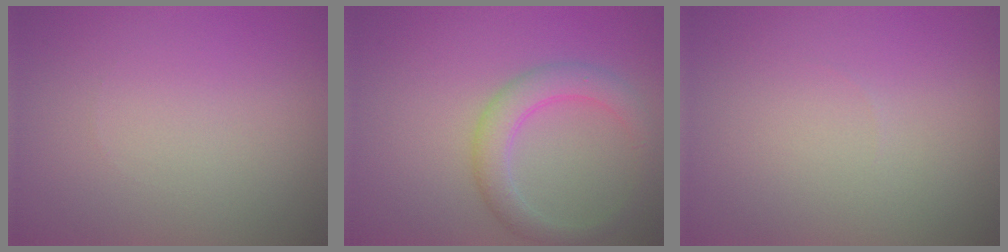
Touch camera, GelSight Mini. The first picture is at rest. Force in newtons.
{"total": 3.4, "press": 3.4, "slide": 0.1}
{"total": 0.0}